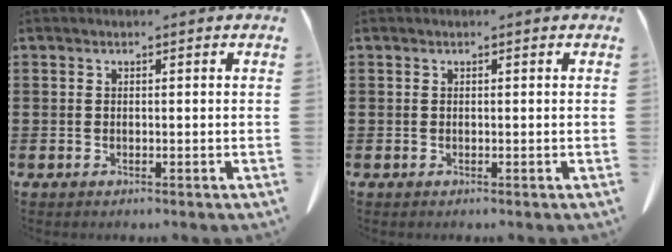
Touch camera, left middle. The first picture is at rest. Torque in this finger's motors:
{"motor_torque": [-0.04, 0.02, 0.00, -0.01]}